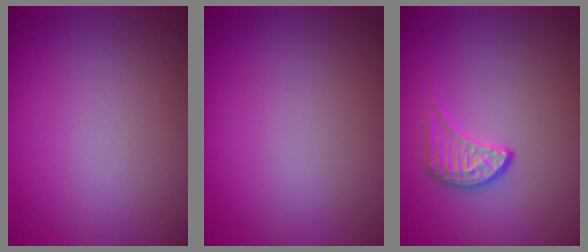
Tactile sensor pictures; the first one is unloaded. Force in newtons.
{"total": 0.0}
{"total": 2.0, "press": 1.5, "slide": 1.3}